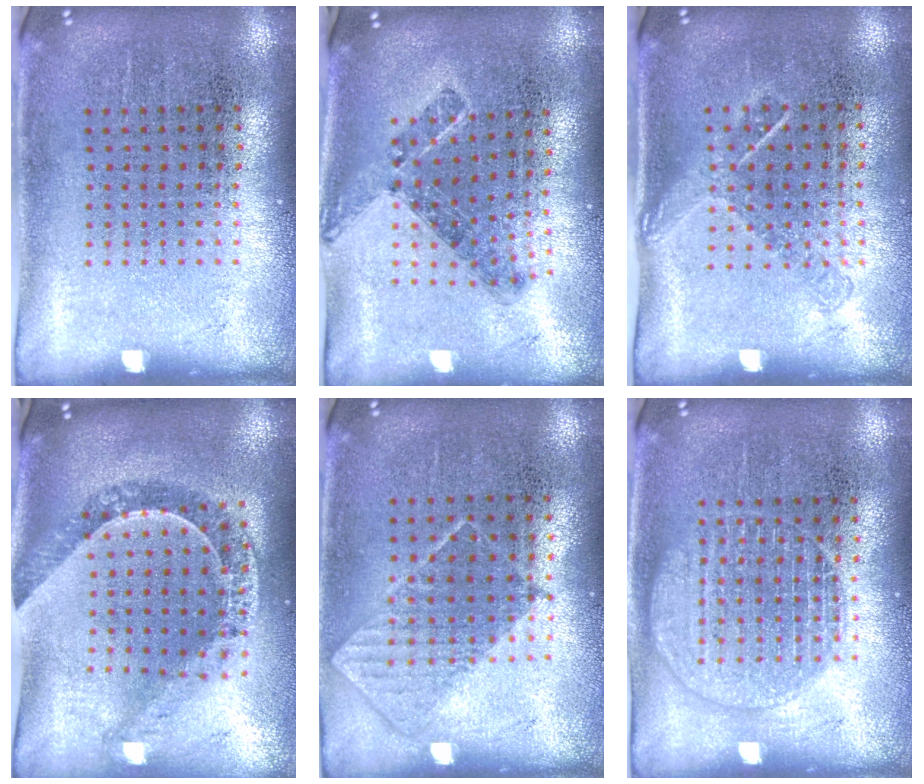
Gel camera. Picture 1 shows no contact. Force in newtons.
{"total": 0.8, "press": 0.7, "slide": 0.4}
{"total": 1.2, "press": 0.9, "slide": 0.9}
{"total": 1.1, "press": 1.1, "slide": 0.3}
{"total": 0.8, "press": 0.8, "slide": 0.3}
{"total": 2.6, "press": 2.6, "slide": 0.4}